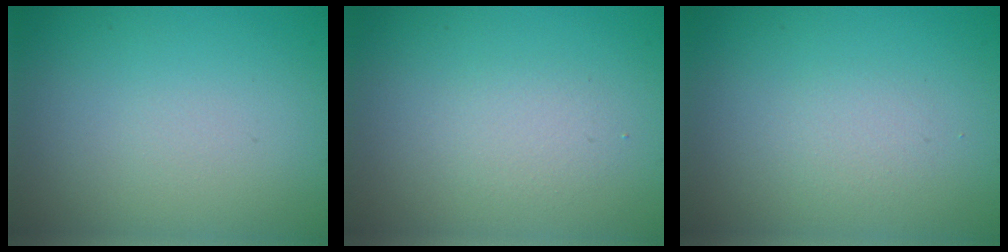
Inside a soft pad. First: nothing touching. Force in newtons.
{"total": 1.5, "press": 1.5, "slide": 0.2}
{"total": 1.2, "press": 1.2, "slide": 0.1}